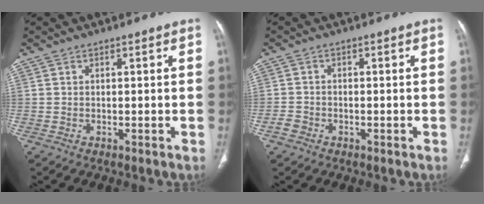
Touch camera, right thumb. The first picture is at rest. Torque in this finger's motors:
{"motor_torque": [-0.07, -0.20, -0.26, 0.01, 0.02]}